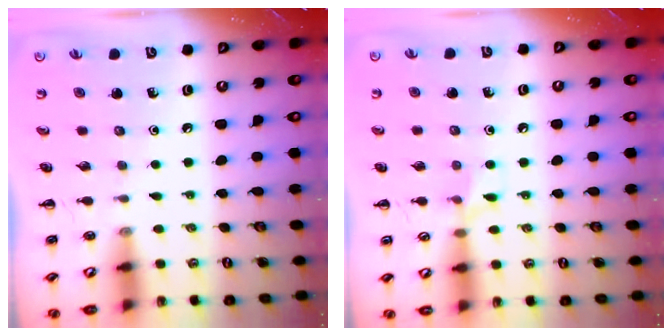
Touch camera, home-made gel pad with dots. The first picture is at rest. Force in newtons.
{"total": 5.9, "press": 5.7, "slide": 1.6}